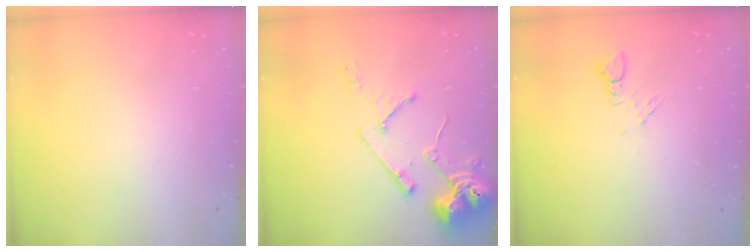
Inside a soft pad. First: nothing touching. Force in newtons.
{"total": 13.9, "press": 13.7, "slide": 1.8}
{"total": 4.8, "press": 4.8, "slide": 0.6}